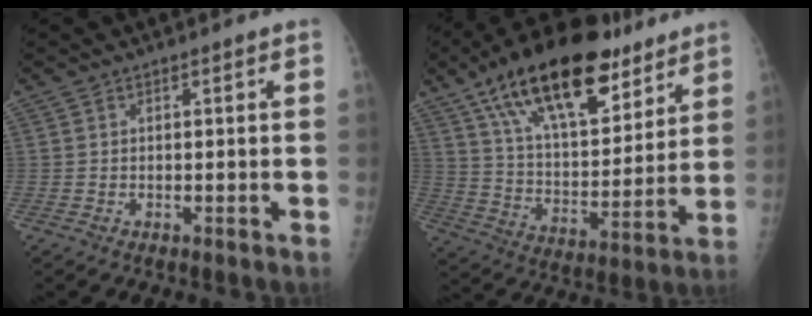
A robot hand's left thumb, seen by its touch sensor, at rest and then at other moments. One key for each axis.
{"total": 25.2, "fx": 15.6, "fy": 11.1, "fz": 16.3, "tx": -0.242, "ty": -0.042, "tz": 0.263}